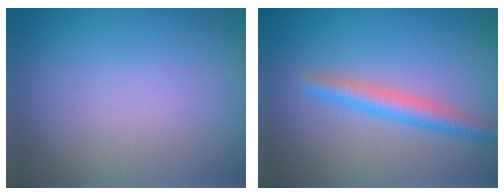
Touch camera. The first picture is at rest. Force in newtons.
{"total": 2.8, "press": 2.8, "slide": 0.1}